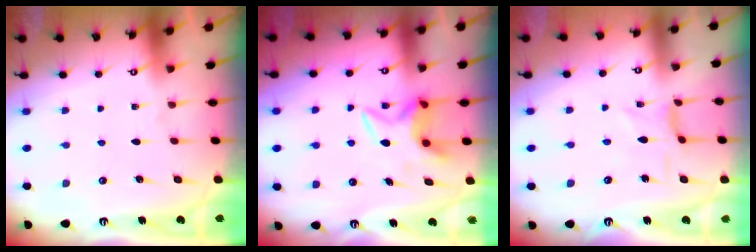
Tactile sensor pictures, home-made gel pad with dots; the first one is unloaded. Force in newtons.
{"total": 5.9, "press": 5.8, "slide": 0.8}
{"total": 1.0, "press": 0.9, "slide": 0.4}